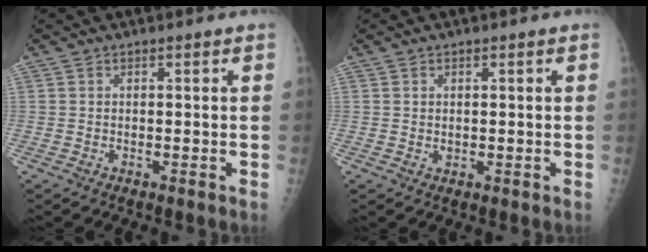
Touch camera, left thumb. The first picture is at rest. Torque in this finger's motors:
{"motor_torque": [-0.27, 0.08, 0.04, 0.00, 0.00]}